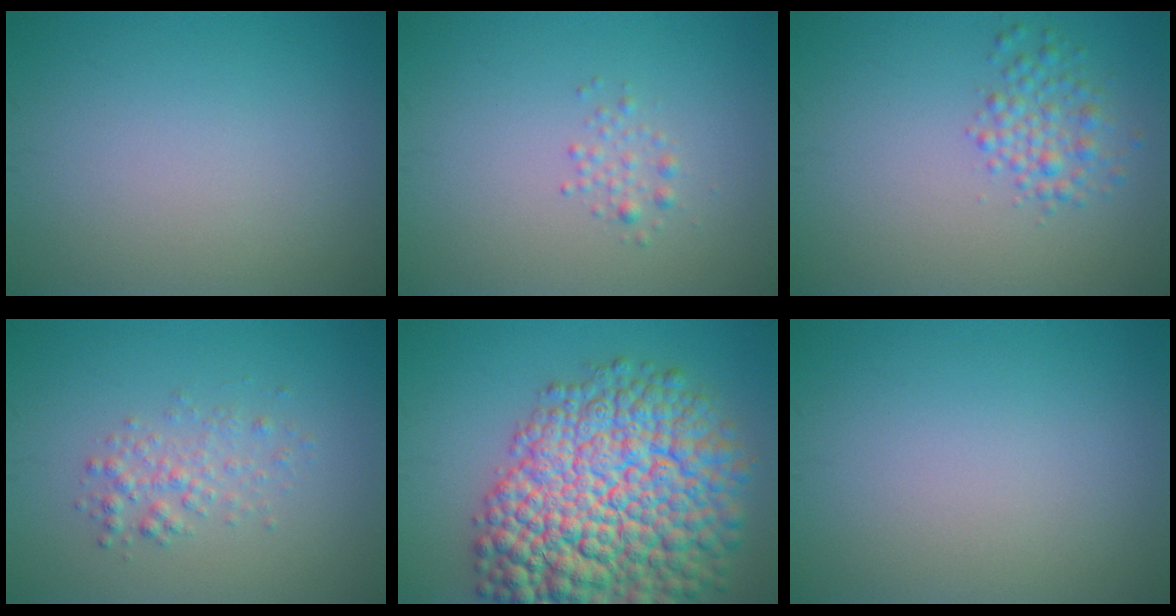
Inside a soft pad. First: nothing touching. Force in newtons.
{"total": 1.2, "press": 1.2, "slide": 0.0}
{"total": 2.5, "press": 2.5, "slide": 0.0}
{"total": 2.0, "press": 2.0, "slide": 0.1}
{"total": 16.1, "press": 16.1, "slide": 0.7}
{"total": 0.0}